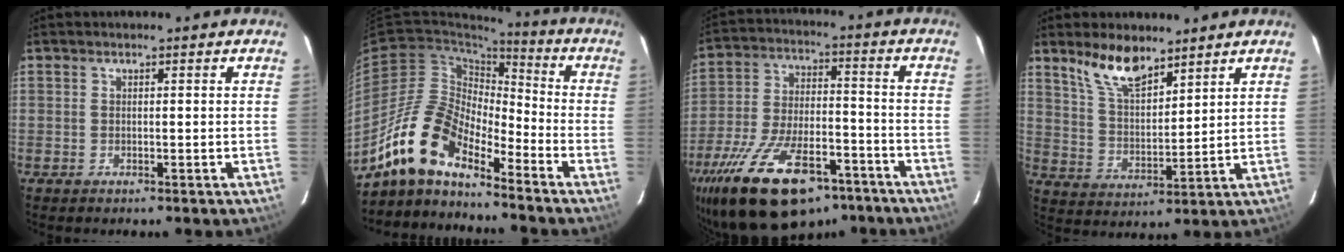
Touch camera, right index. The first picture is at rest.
{"total": 14.2, "force": [-11.4, 4.4, 7.4], "torque": [-0.134, 0.006, -0.231]}
{"total": 25.6, "force": [-17.1, 11.5, 15.2], "torque": [-0.303, -0.023, -0.261]}
{"total": 9.4, "force": [7.1, 3.3, 5.2], "torque": [-0.096, 0.004, 0.142]}